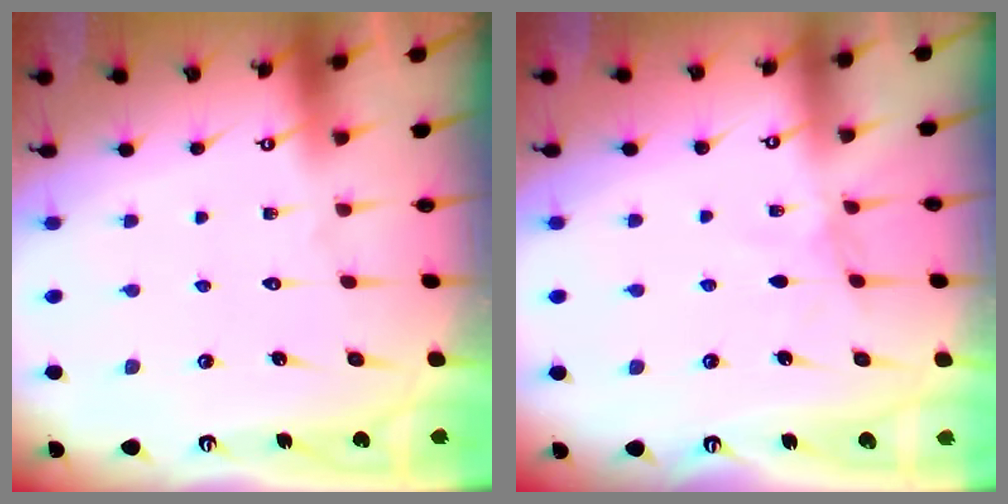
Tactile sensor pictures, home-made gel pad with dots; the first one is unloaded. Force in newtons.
{"total": 3.0, "press": 2.9, "slide": 0.4}